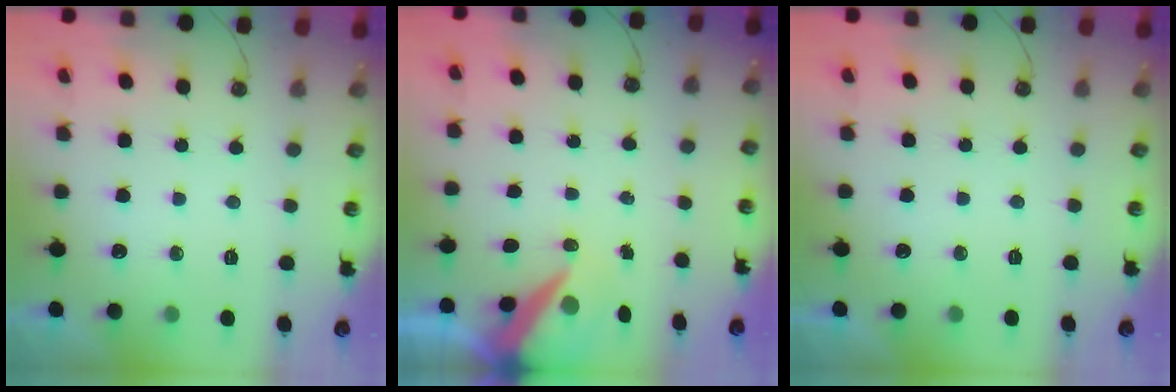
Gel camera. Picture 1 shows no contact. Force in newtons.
{"total": 8.7, "press": 8.6, "slide": 1.1}
{"total": 0.0}